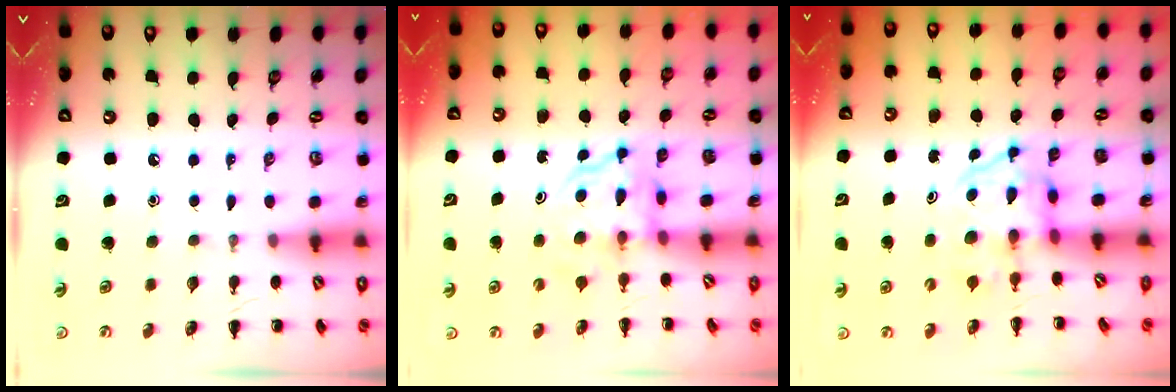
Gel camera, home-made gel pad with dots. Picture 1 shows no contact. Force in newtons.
{"total": 3.7, "press": 3.7, "slide": 0.2}
{"total": 3.3, "press": 3.3, "slide": 0.5}